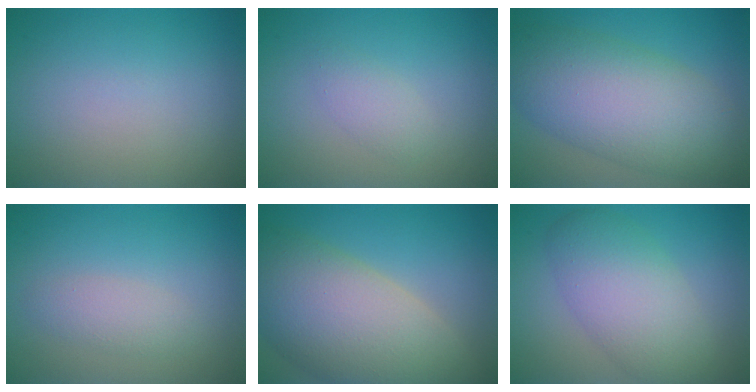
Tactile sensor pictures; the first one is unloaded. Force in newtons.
{"total": 1.6, "press": 1.6, "slide": 0.1}
{"total": 10.0, "press": 10.0, "slide": 0.1}
{"total": 1.8, "press": 1.8, "slide": 0.0}
{"total": 11.8, "press": 11.8, "slide": 1.0}
{"total": 6.5, "press": 6.4, "slide": 0.6}